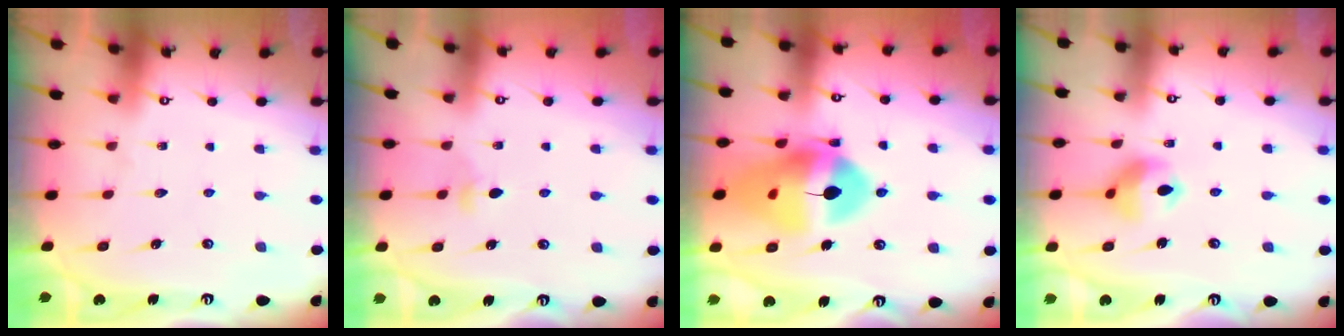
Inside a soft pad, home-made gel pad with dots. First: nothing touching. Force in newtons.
{"total": 3.0, "press": 2.9, "slide": 0.8}
{"total": 18.2, "press": 18.1, "slide": 2.2}
{"total": 9.8, "press": 9.7, "slide": 1.2}